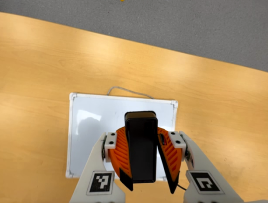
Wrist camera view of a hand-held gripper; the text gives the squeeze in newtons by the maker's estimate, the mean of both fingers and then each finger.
{"total": 10.2, "left": 10.1, "right": 10.4}